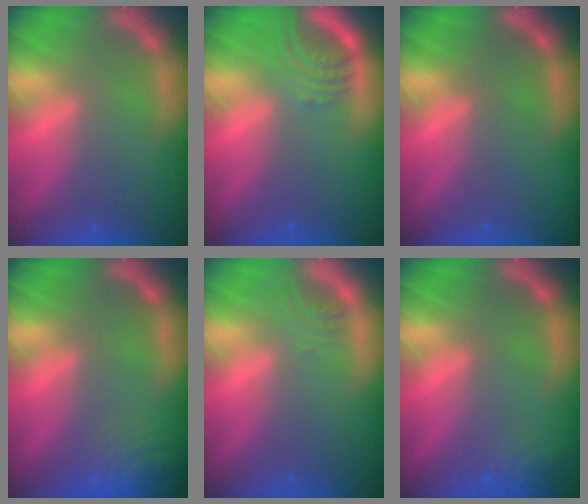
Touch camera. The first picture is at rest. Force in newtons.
{"total": 3.9}
{"total": 0.0}
{"total": 6.5}
{"total": 1.4}
{"total": 2.4}